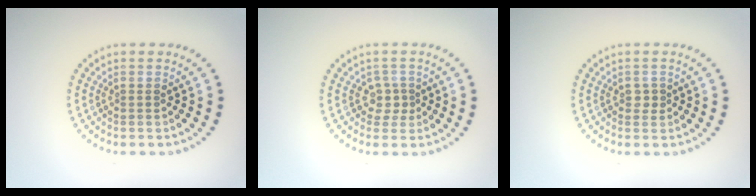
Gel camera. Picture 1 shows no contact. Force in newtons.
{"total": 1.6, "press": 1.1, "slide": 1.1}
{"total": 0.9, "press": 0.9, "slide": 0.1}